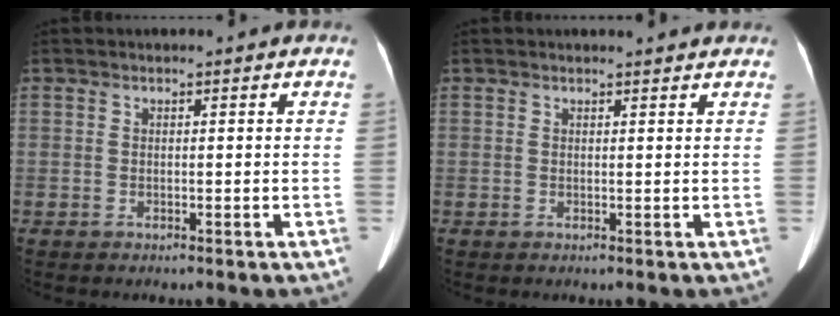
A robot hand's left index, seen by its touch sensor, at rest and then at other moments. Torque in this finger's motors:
{"motor_torque": [0.11, 0.17, -0.05, -0.01]}